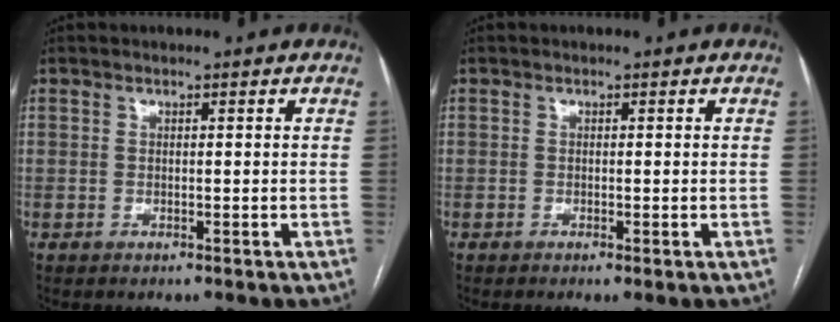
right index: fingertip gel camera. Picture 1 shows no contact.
{"total": 1.0, "force": [-0.4, 0.0, 0.9], "torque": [-0.015, -0.001, -0.006]}